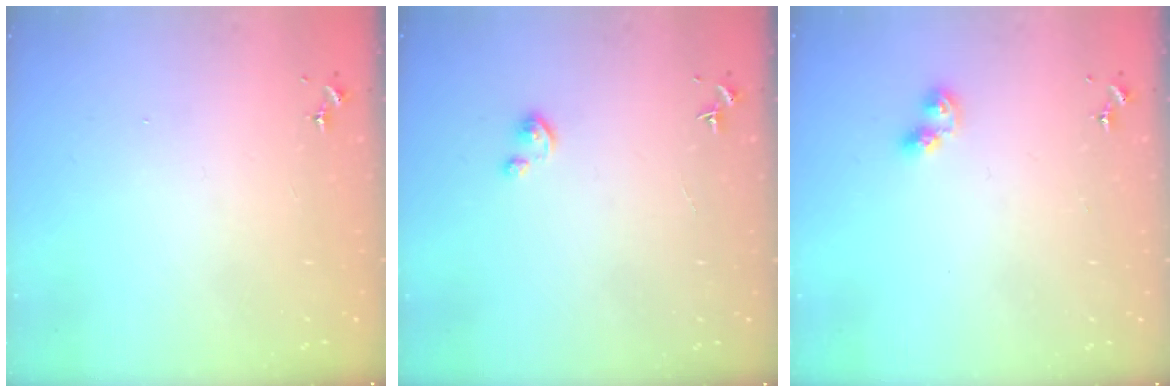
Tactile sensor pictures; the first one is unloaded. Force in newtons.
{"total": 2.6, "press": 2.6, "slide": 0.2}
{"total": 6.6, "press": 6.6, "slide": 0.6}